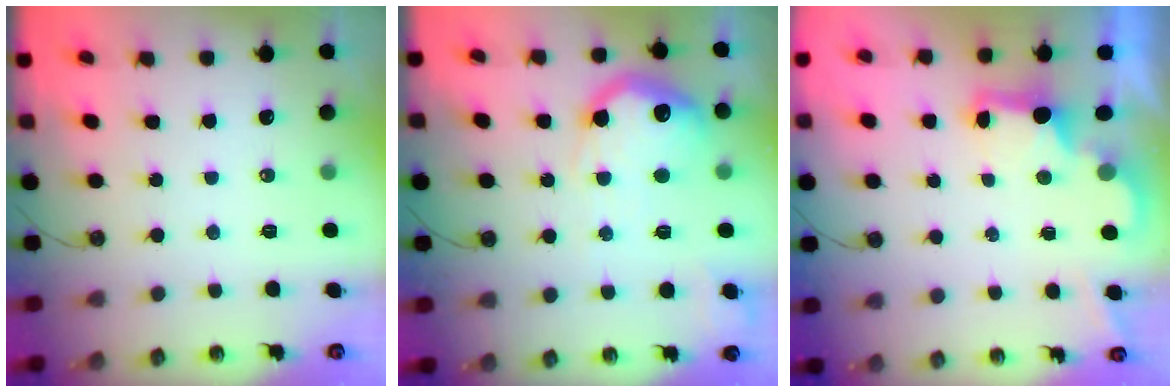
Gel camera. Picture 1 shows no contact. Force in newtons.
{"total": 18.2, "press": 18.2, "slide": 1.6}
{"total": 2.2, "press": 2.1, "slide": 0.7}